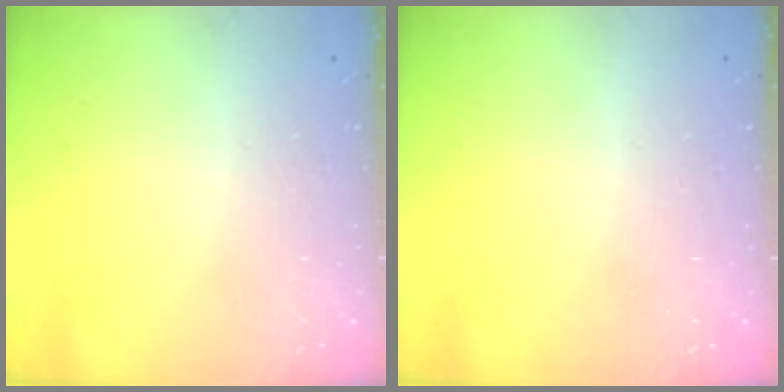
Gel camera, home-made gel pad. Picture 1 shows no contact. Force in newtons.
{"total": 0.0}